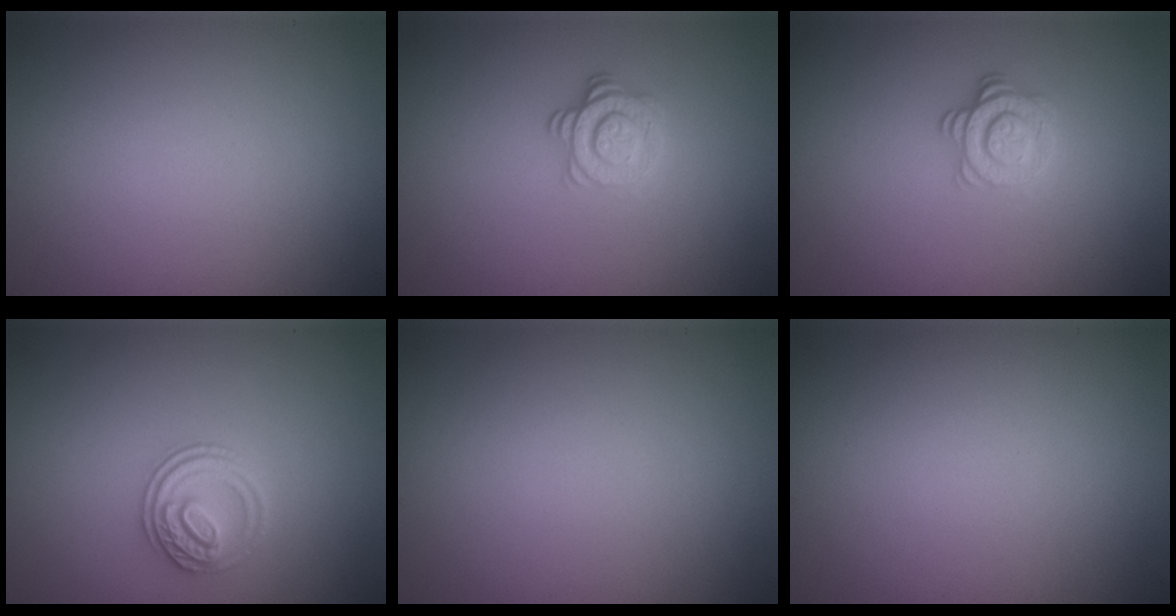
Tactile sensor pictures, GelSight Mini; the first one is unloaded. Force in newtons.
{"total": 2.9, "press": 2.5, "slide": 1.6}
{"total": 2.9, "press": 2.5, "slide": 1.6}
{"total": 2.8, "press": 2.7, "slide": 1.0}
{"total": 0.0}
{"total": 0.0}